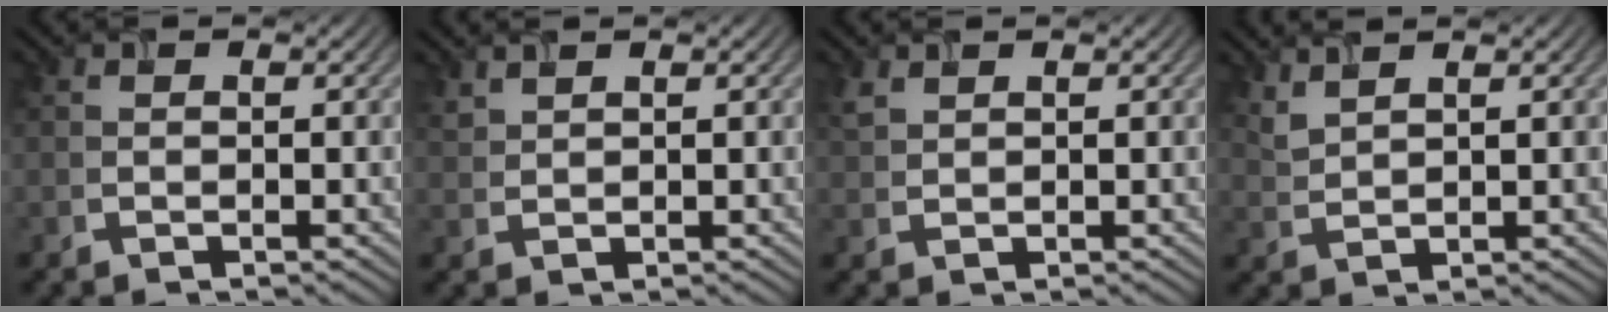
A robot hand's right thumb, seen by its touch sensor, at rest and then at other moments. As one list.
[{"total": 1.7, "force": [1.5, 0.4, 0.6], "torque": [-0.023, 0.005, 0.038]}, {"total": 1.6, "force": [1.2, 0.7, 0.8], "torque": [-0.027, 0.001, 0.031]}, {"total": 2.8, "force": [2.4, 0.5, 1.4], "torque": [-0.038, 0.003, 0.058]}]